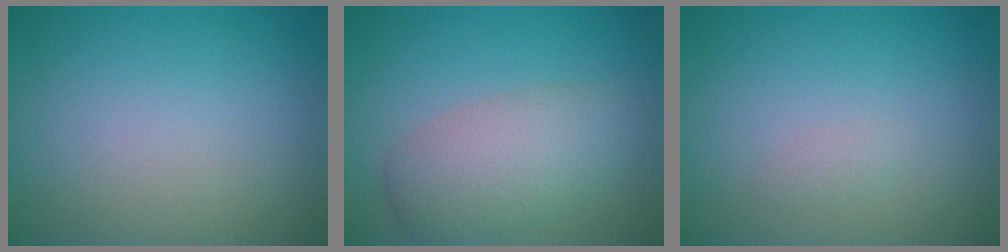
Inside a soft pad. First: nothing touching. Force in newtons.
{"total": 5.0, "press": 5.0, "slide": 0.2}
{"total": 0.6, "press": 0.6, "slide": 0.0}